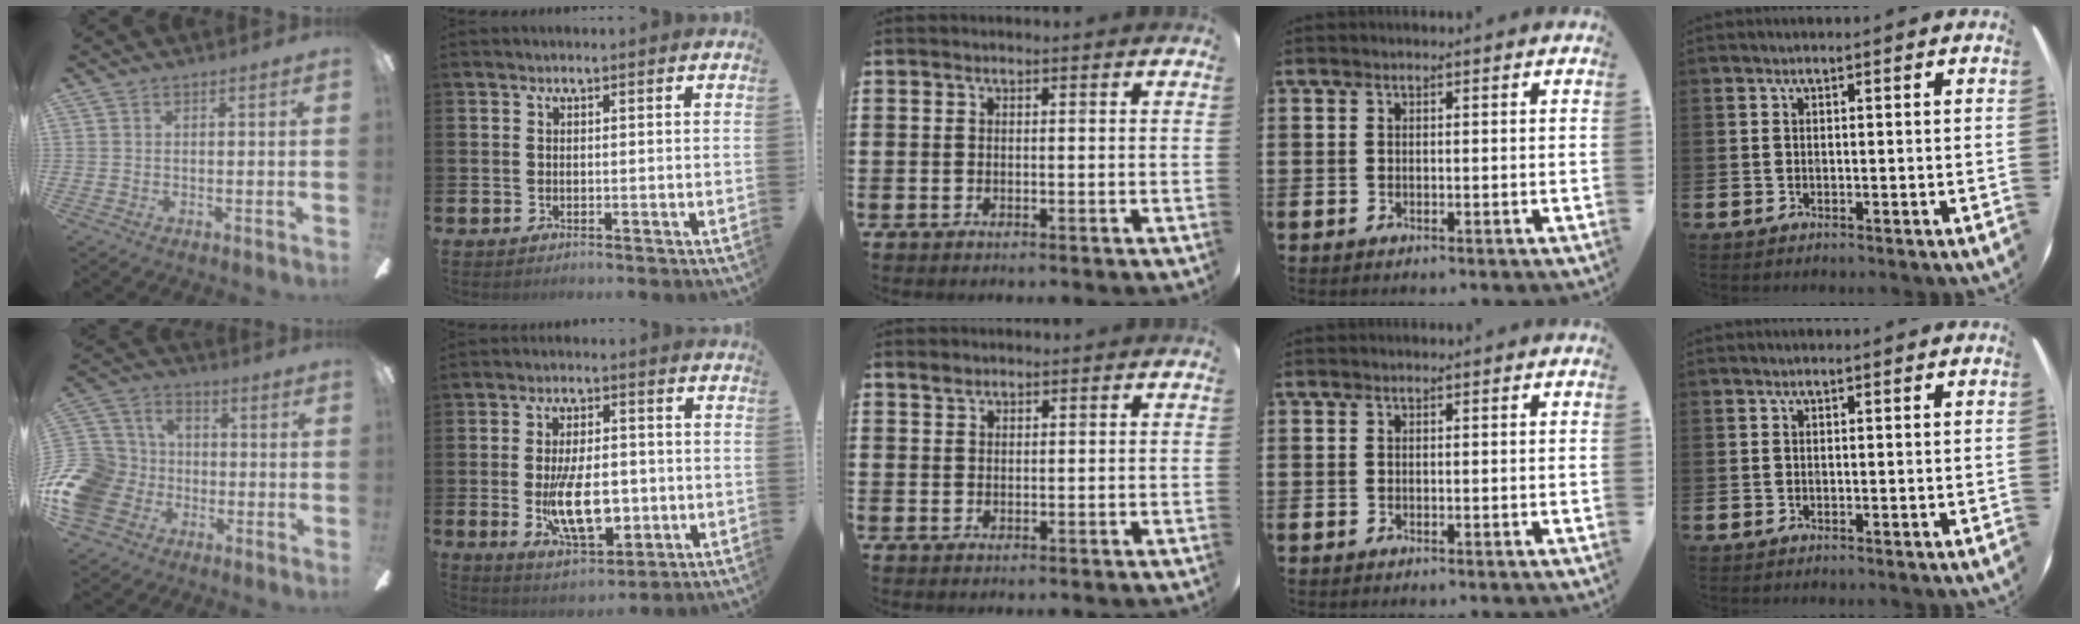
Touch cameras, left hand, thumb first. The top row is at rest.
{"thumb": {"total": 14.9, "force": [-4.8, 12.5, 6.5], "torque": [-0.152, 0.046, -0.082]}, "index": {"total": 8.8, "force": [-1.4, 4.5, 7.5], "torque": [-0.126, -0.001, -0.029]}, "middle": {"total": 1.3, "force": [1.1, 0.5, 0.1], "torque": [0.004, -0.001, 0.021]}}